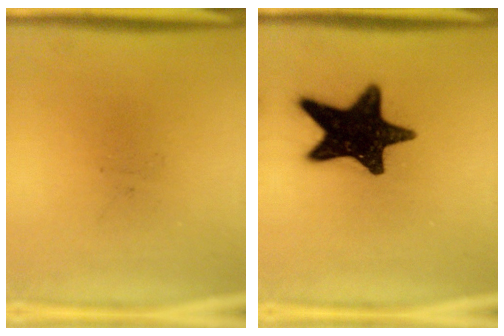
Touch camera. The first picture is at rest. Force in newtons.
{"total": 17.8}